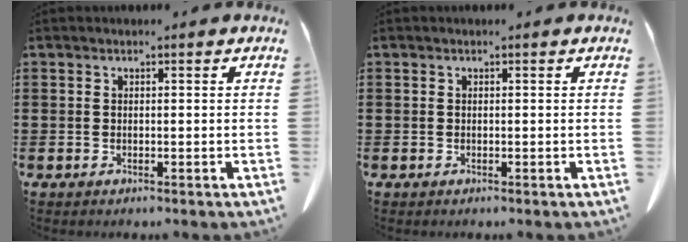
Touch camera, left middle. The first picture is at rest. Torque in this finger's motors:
{"motor_torque": [1.21, 0.93, 0.06, 0.00]}